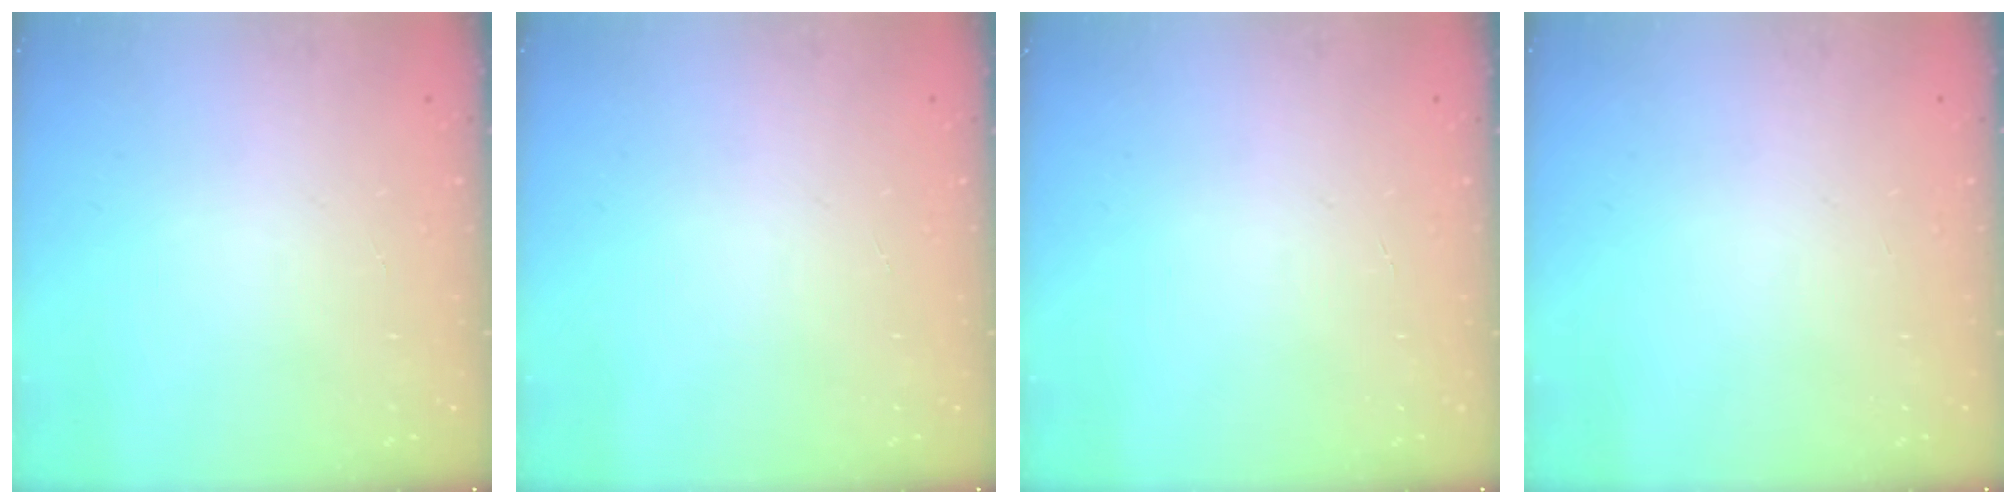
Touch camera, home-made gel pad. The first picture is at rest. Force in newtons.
{"total": 0.0}
{"total": 0.0}
{"total": 0.0}